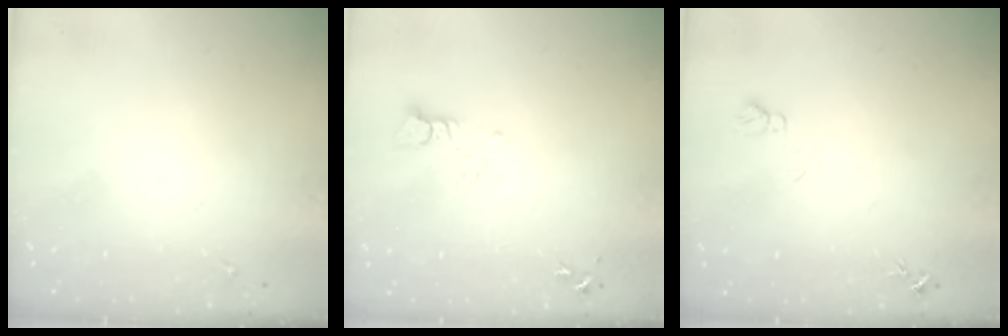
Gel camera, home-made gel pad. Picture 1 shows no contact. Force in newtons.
{"total": 3.1, "press": 3.1, "slide": 0.3}
{"total": 6.3, "press": 6.3, "slide": 0.7}